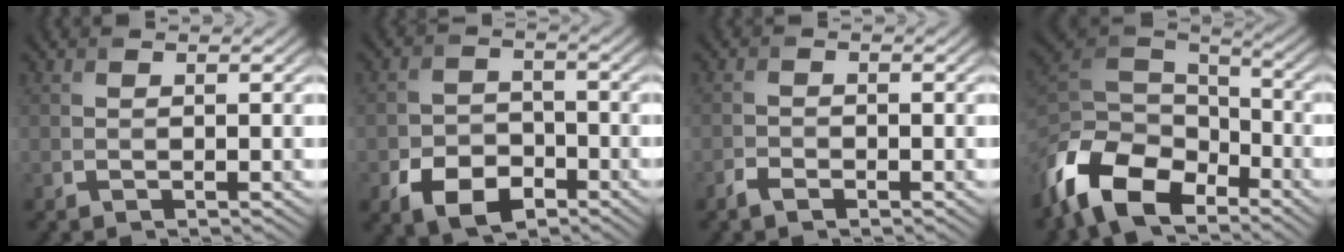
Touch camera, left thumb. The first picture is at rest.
{"total": 6.5, "force": [-3.5, 4.2, 3.4], "torque": [-0.066, -0.011, -0.064]}
{"total": 1.6, "force": [-1.2, 0.7, 0.8], "torque": [-0.017, -0.001, -0.026]}
{"total": 13.7, "force": [-8.2, 7.5, 8.1], "torque": [-0.203, -0.022, -0.164]}